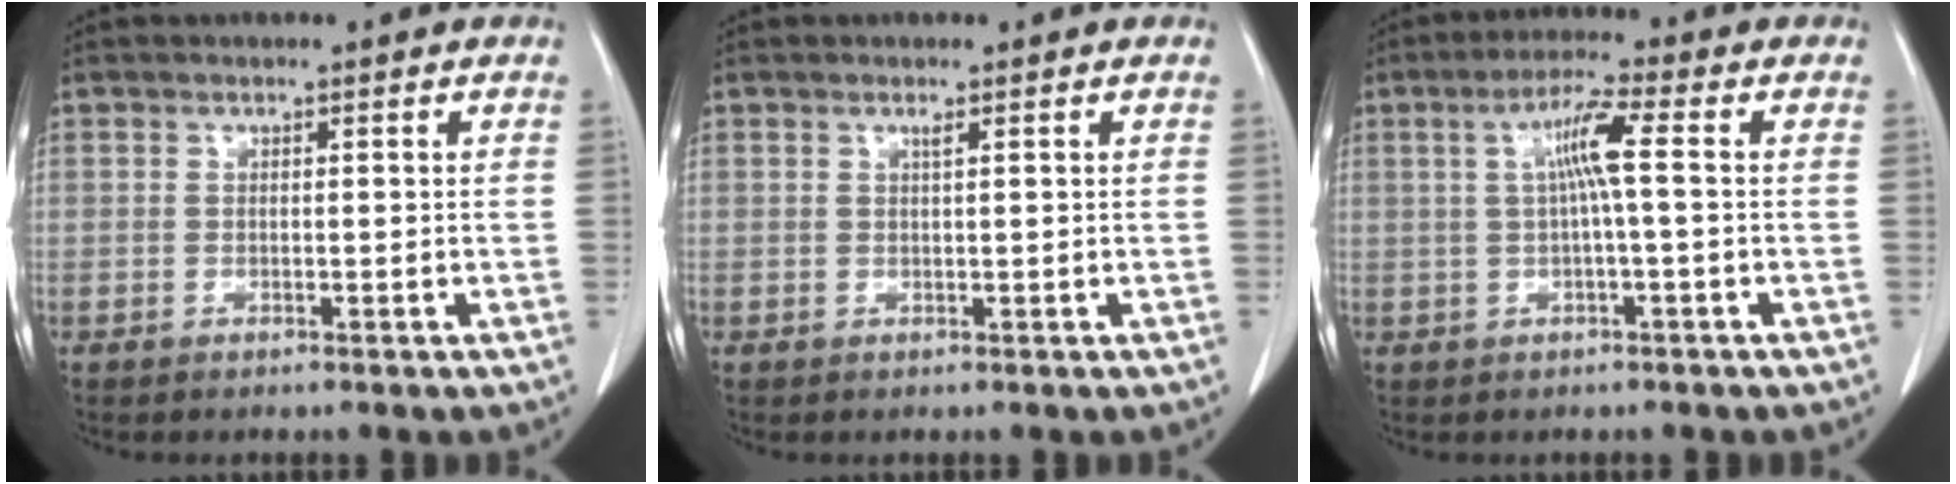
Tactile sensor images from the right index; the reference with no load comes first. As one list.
[{"total": 0.6, "force": [0.4, -0.1, 0.5], "torque": [-0.012, -0.002, 0.008]}, {"total": 5.6, "force": [0.7, 0.0, 5.6], "torque": [-0.105, 0.014, 0.014]}]